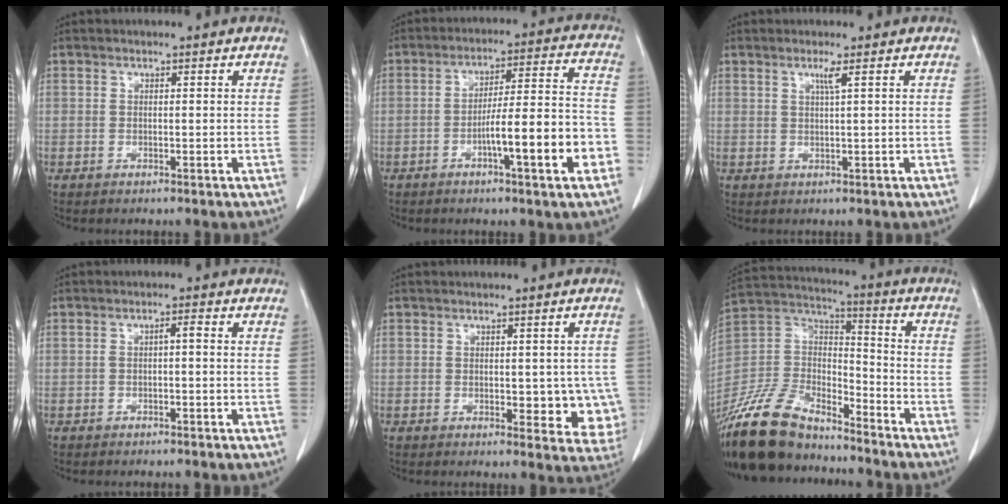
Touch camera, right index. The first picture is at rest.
{"total": 12.9, "force": [-4.6, 0.9, 12.0], "torque": [-0.180, 0.013, -0.068]}
{"total": 1.6, "force": [0.8, -0.5, 1.3], "torque": [-0.030, -0.003, 0.017]}
{"total": 1.4, "force": [-0.1, 0.2, 1.4], "torque": [-0.020, 0.005, -0.003]}
{"total": 7.3, "force": [-0.6, 3.8, 6.2], "torque": [-0.049, 0.000, -0.001]}
{"total": 17.6, "force": [-15.2, 6.1, 6.7], "torque": [-0.135, 0.018, -0.283]}